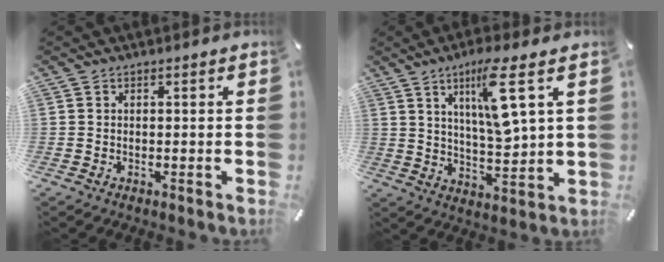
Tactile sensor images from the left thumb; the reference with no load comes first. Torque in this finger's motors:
{"motor_torque": [-0.01, -0.14, -0.10, -0.05, -0.10]}